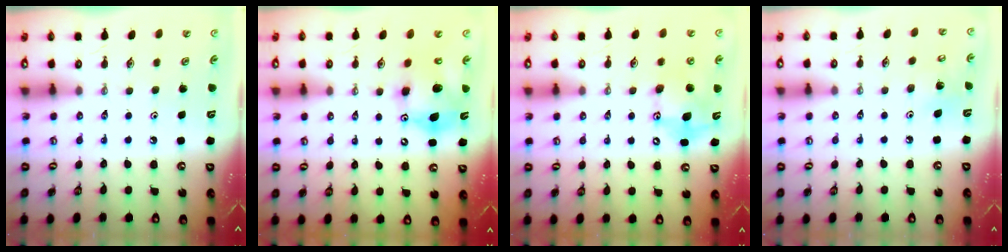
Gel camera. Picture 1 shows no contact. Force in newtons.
{"total": 12.0, "press": 11.8, "slide": 2.6}
{"total": 11.7, "press": 11.7, "slide": 0.7}
{"total": 6.0, "press": 6.0, "slide": 0.3}